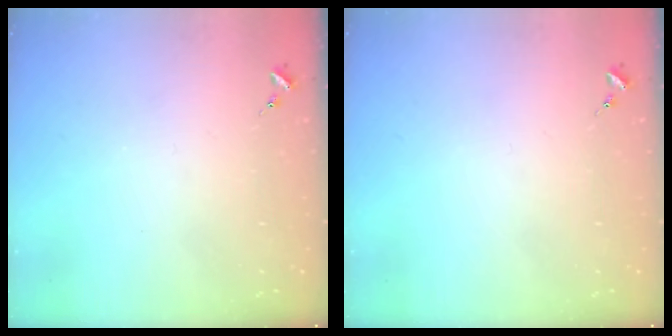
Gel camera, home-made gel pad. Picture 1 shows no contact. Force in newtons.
{"total": 0.0}